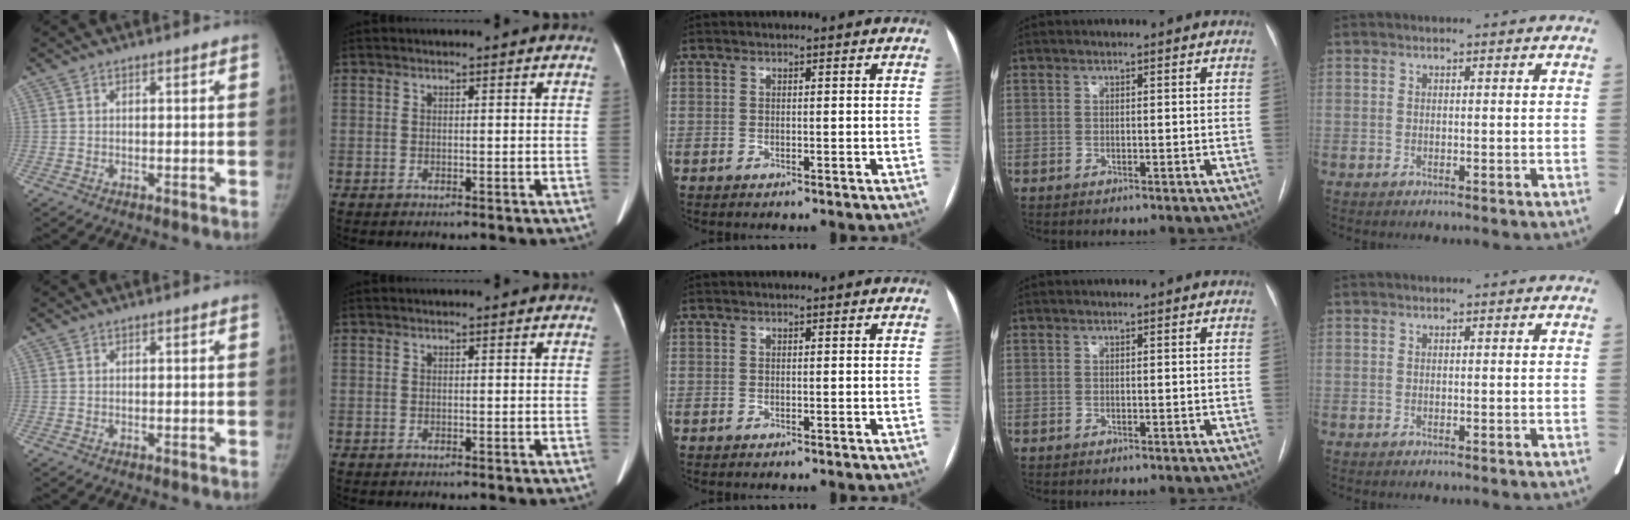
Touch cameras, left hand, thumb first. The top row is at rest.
{}